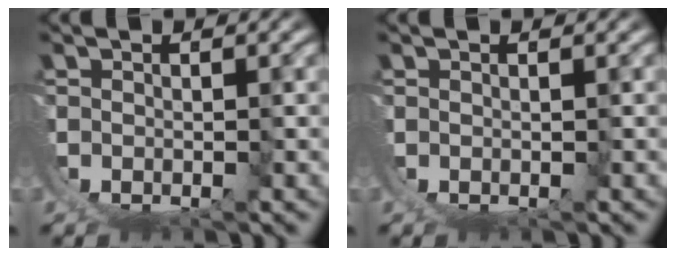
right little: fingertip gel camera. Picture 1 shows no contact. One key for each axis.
{"total": 0.0}